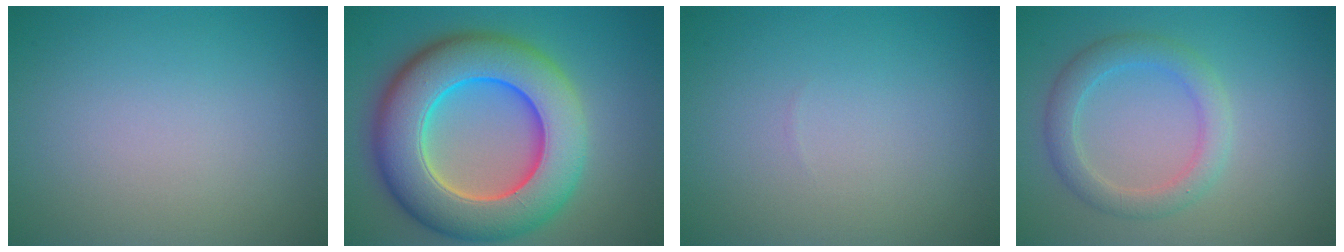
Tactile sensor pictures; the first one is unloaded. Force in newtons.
{"total": 12.4, "press": 12.4, "slide": 0.2}
{"total": 0.0}
{"total": 3.1, "press": 3.1, "slide": 0.0}